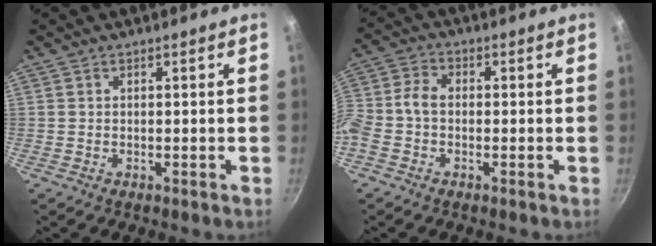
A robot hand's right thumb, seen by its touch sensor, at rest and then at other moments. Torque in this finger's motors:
{"motor_torque": [2.27, 2.74, 1.47, -0.94, 0.62]}